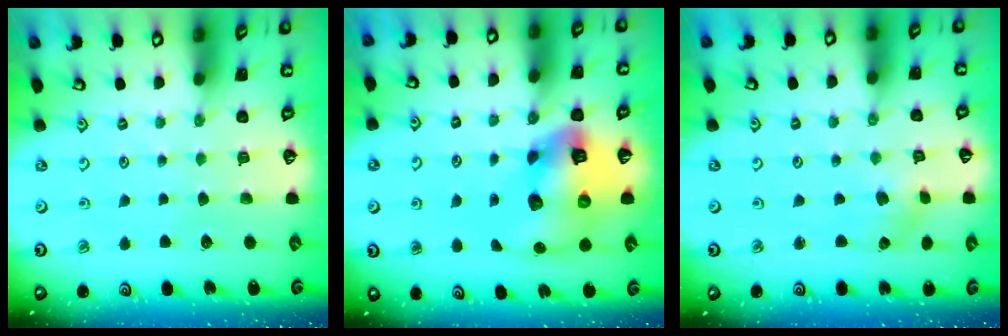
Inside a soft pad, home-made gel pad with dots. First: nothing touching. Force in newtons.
{"total": 15.9, "press": 15.7, "slide": 2.4}
{"total": 4.3, "press": 4.3, "slide": 0.2}